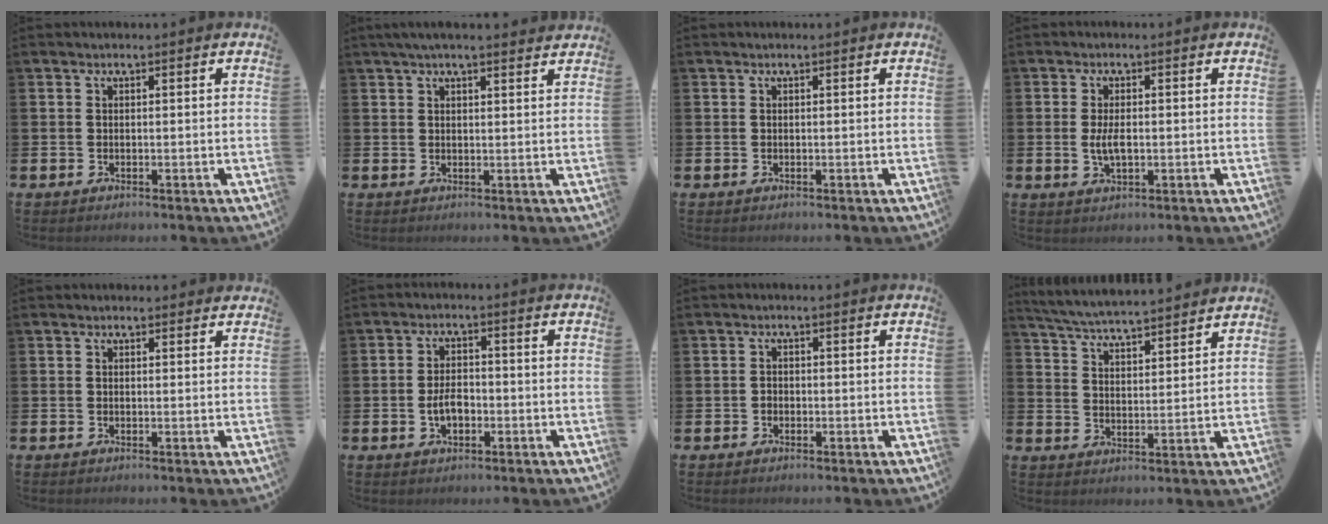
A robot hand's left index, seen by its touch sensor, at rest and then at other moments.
{"total": 3.0, "force": [2.6, 0.4, 1.4], "torque": [-0.033, -0.001, 0.047]}
{"total": 0.0}
{"total": 3.2, "force": [-0.1, 1.5, 2.9], "torque": [-0.049, 0.002, -0.004]}
{"total": 0.8, "force": [0.6, 0.4, 0.1], "torque": [0.004, 0.003, 0.009]}
{"total": 3.5, "force": [-1.0, 2.1, 2.6], "torque": [-0.033, -0.001, -0.022]}
{"total": 0.9, "force": [-0.5, 0.7, 0.3], "torque": [-0.001, 0.000, -0.012]}
{"total": 5.5, "force": [5.4, 0.0, 0.6], "torque": [-0.032, -0.038, 0.095]}